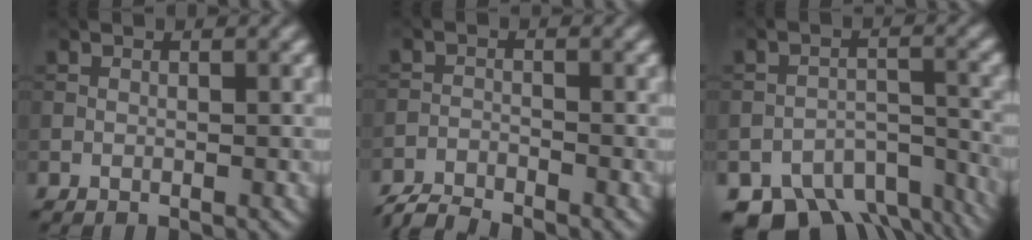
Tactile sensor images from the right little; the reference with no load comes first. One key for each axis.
{"total": 3.3, "fx": -3.2, "fy": 0.2, "fz": 0.7, "tx": -0.018, "ty": -0.006, "tz": -0.070}
{"total": 10.2, "fx": -8.6, "fy": 4.4, "fz": 3.5, "tx": -0.042, "ty": -0.018, "tz": -0.115}